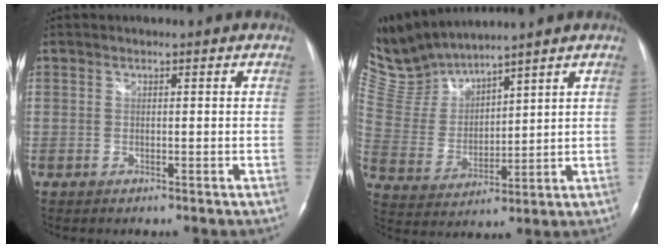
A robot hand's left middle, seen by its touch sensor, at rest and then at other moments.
{"total": 9.3, "force": [9.2, 0.9, 0.8], "torque": [-0.047, 0.012, 0.212]}